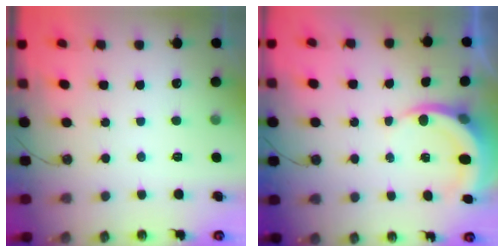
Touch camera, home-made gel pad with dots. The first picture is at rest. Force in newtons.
{"total": 4.6, "press": 4.6, "slide": 0.3}